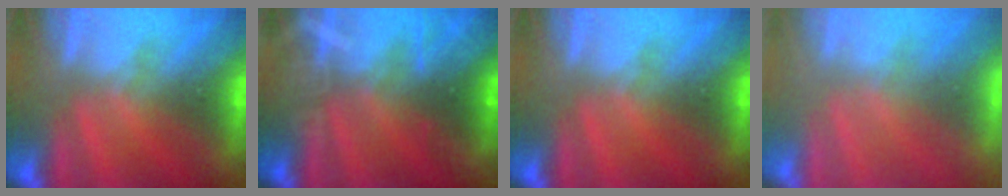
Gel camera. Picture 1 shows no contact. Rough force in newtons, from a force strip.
{"total": 3.3}
{"total": 0.0}
{"total": 3.2}